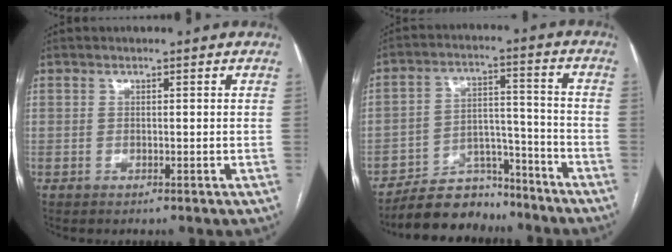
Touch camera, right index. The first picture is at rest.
{"total": 10.5, "force": [-9.5, 4.1, 1.9], "torque": [-0.019, 0.037, -0.161]}